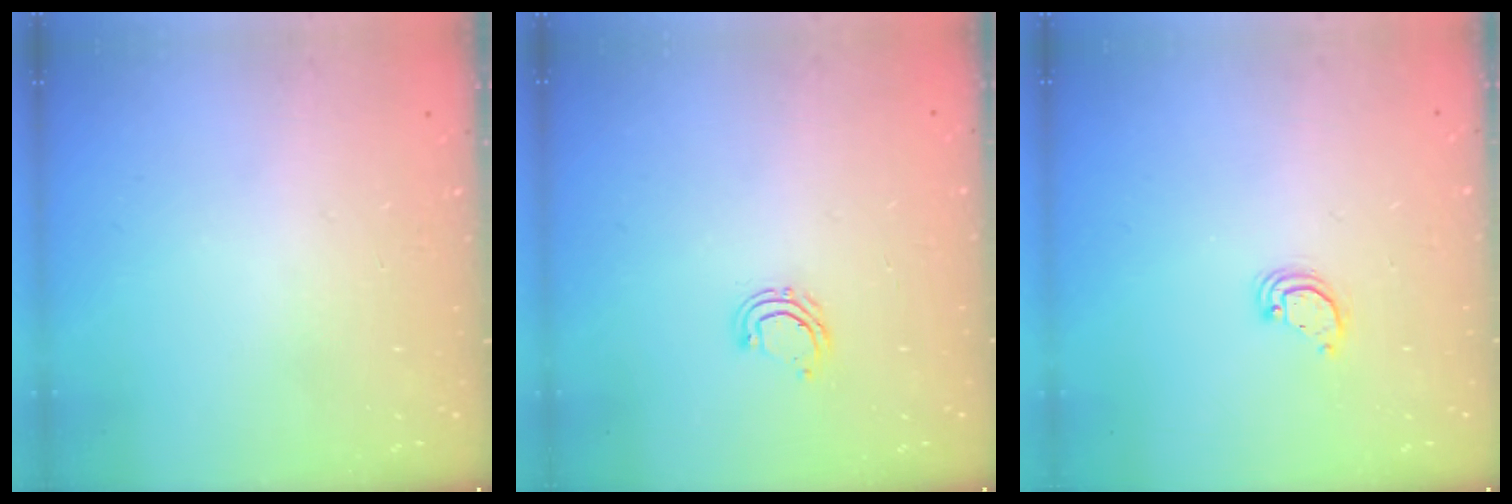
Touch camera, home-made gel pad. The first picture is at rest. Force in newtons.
{"total": 5.6, "press": 5.4, "slide": 1.4}
{"total": 3.5, "press": 3.5, "slide": 0.3}